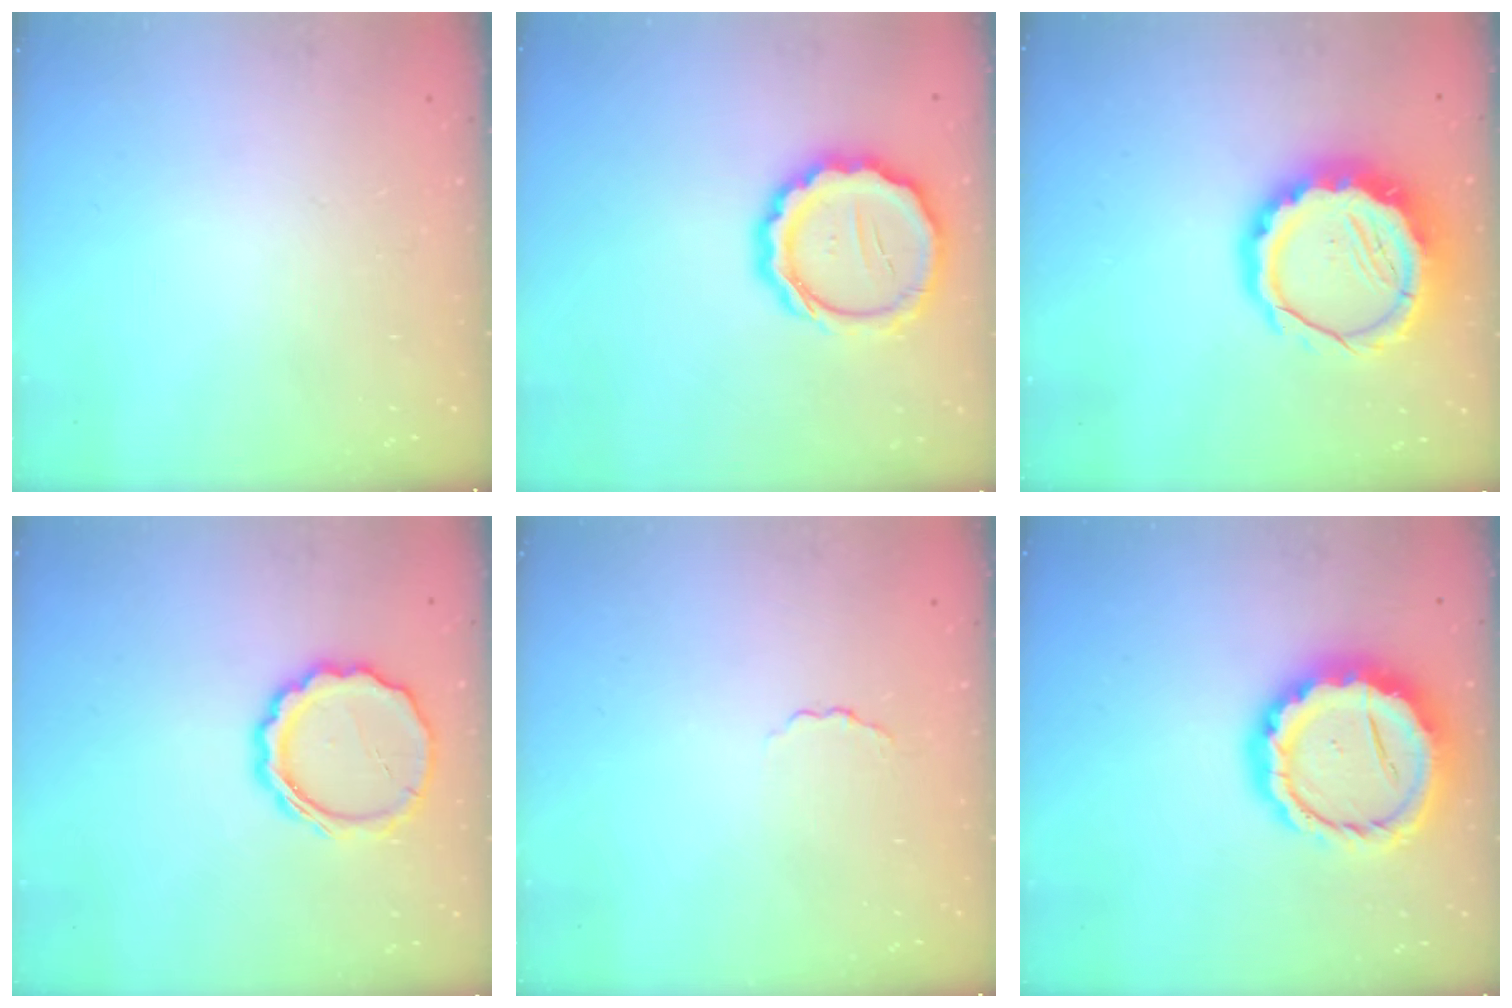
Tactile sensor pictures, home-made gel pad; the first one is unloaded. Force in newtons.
{"total": 15.6, "press": 15.2, "slide": 3.5}
{"total": 13.6, "press": 13.2, "slide": 3.2}
{"total": 12.2, "press": 11.9, "slide": 2.5}
{"total": 1.7, "press": 1.6, "slide": 0.5}
{"total": 18.3, "press": 17.9, "slide": 3.8}